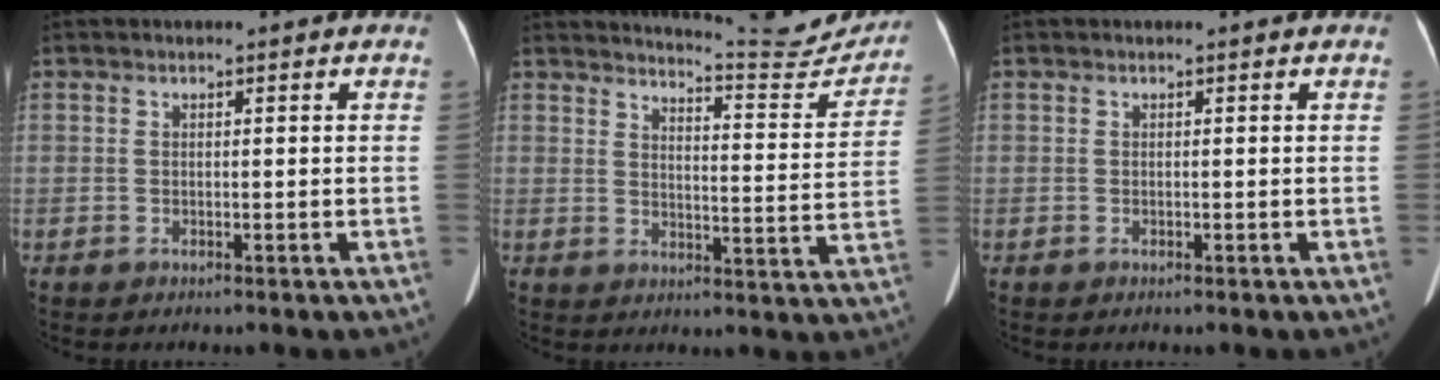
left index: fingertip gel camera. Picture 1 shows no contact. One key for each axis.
{"total": 12.7, "fx": 12.6, "fy": 0.1, "fz": 1.5, "tx": -0.019, "ty": -0.060, "tz": 0.150}
{"total": 0.0}